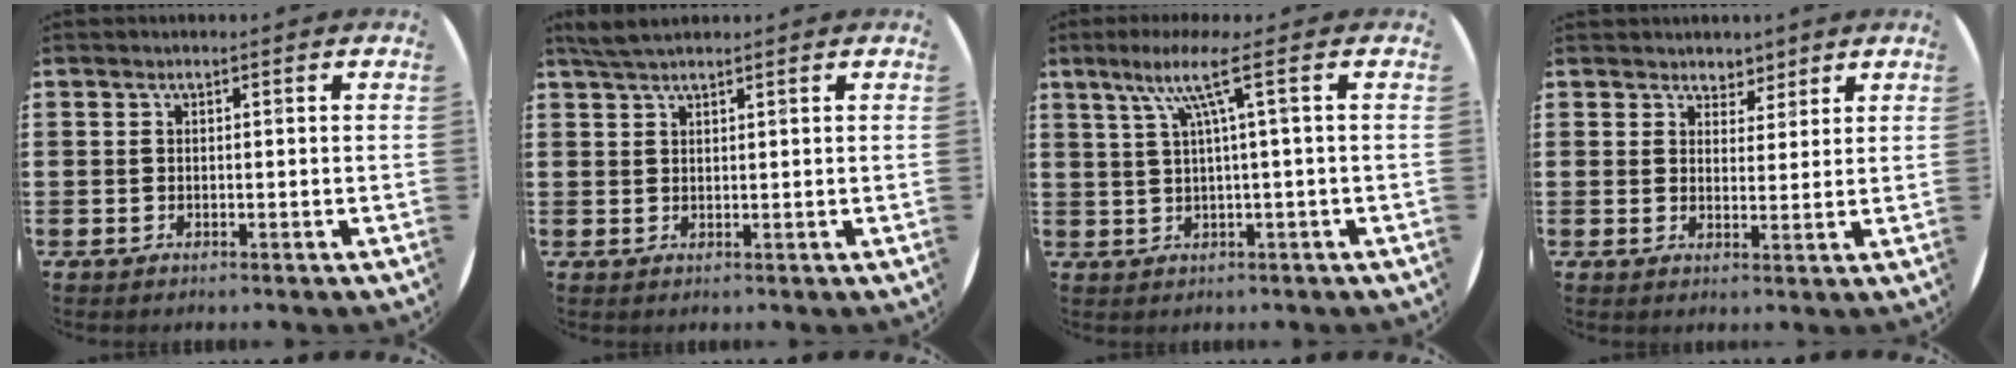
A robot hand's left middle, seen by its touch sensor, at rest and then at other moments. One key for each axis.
{"total": 2.4, "fx": 2.1, "fy": 0.3, "fz": 1.1, "tx": -0.026, "ty": 0.004, "tz": 0.039}
{"total": 6.2, "fx": 2.1, "fy": 0.0, "fz": 5.9, "tx": -0.118, "ty": 0.004, "tz": 0.029}
{"total": 3.1, "fx": 2.8, "fy": 1.3, "fz": -0.2, "tx": 0.004, "ty": -0.007, "tz": 0.051}